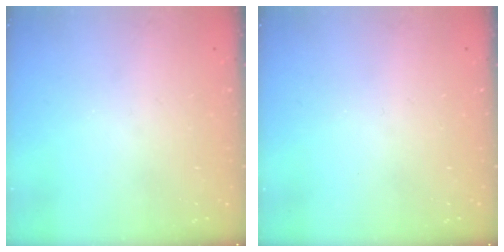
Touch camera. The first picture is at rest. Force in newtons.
{"total": 0.0}